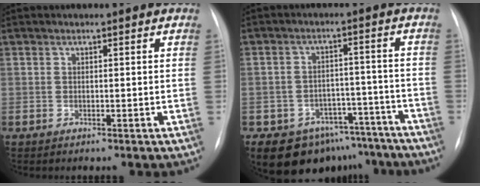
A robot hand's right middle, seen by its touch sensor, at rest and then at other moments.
{"total": 11.7, "force": [-8.8, 7.3, 2.7], "torque": [-0.022, 0.040, -0.112]}